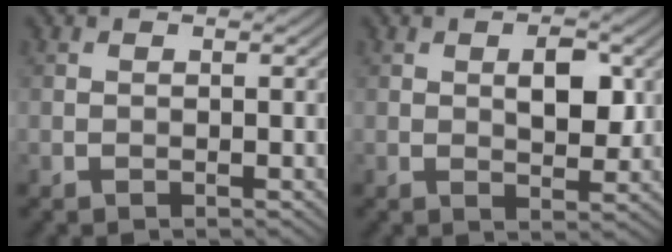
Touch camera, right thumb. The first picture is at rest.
{"total": 4.4, "force": [0.9, 2.2, 3.7], "torque": [-0.061, -0.004, 0.017]}